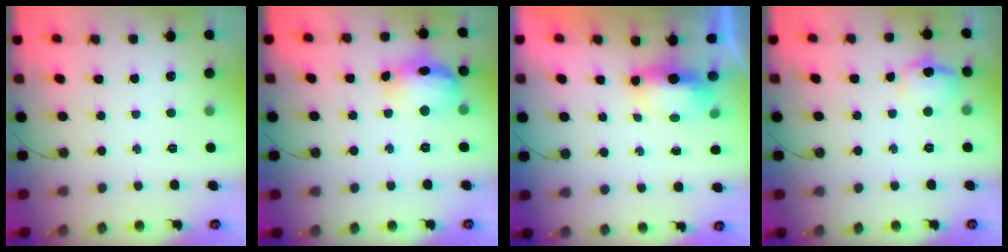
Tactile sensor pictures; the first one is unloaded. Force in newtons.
{"total": 15.0, "press": 14.9, "slide": 2.0}
{"total": 6.1, "press": 6.0, "slide": 1.0}
{"total": 10.3, "press": 10.3, "slide": 0.8}